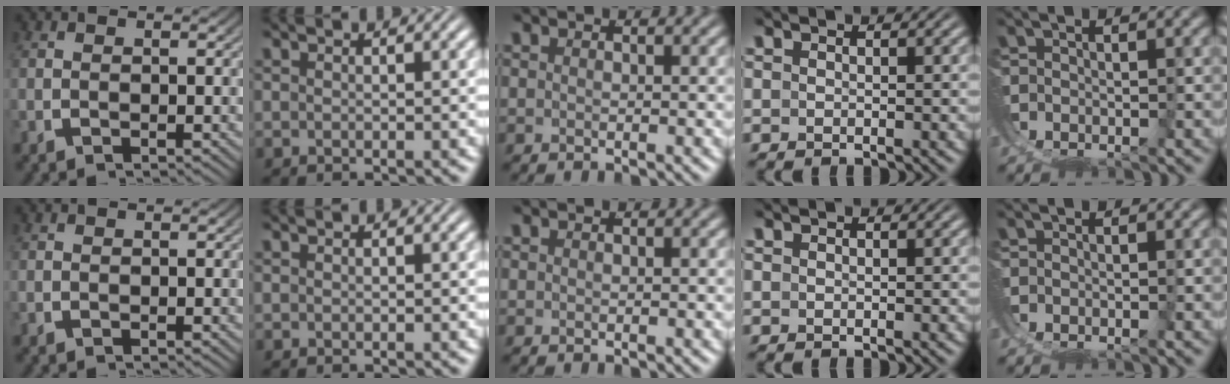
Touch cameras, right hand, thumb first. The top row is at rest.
{}